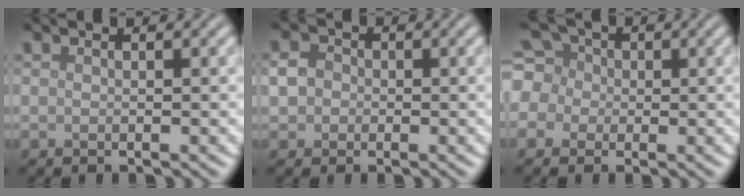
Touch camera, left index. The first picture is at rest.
{"total": 2.4, "force": [0.1, 2.1, 1.0], "torque": [-0.011, 0.004, -0.008]}
{"total": 5.4, "force": [0.1, 5.0, 2.0], "torque": [-0.045, 0.034, -0.032]}